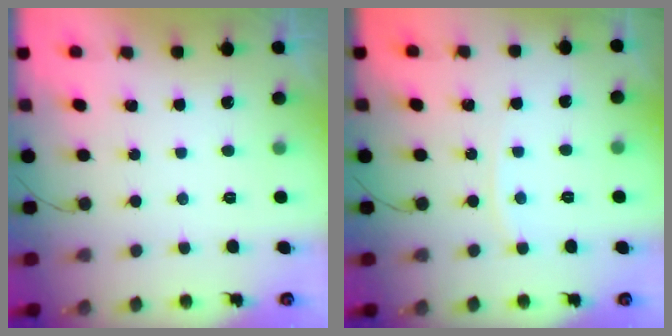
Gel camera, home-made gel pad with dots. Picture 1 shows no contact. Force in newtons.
{"total": 2.8, "press": 2.7, "slide": 0.3}